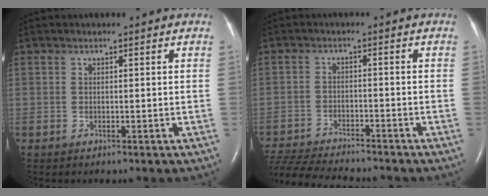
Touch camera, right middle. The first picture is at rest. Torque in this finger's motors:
{"motor_torque": [0.61, -0.70, 0.02, 0.02]}